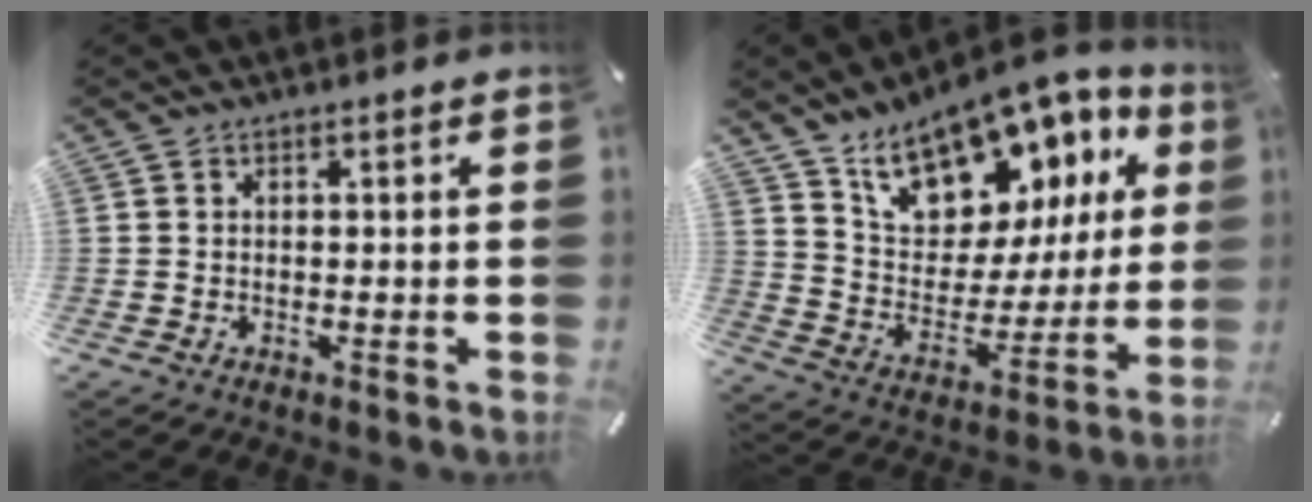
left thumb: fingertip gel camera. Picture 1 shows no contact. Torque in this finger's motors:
{"motor_torque": [2.49, 2.52, 1.63, -1.14, 0.50]}